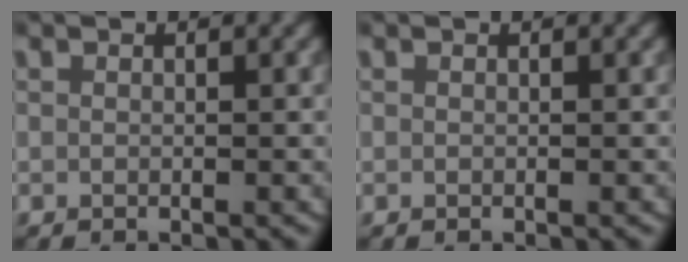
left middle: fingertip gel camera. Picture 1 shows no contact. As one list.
[{"total": 0.0}]